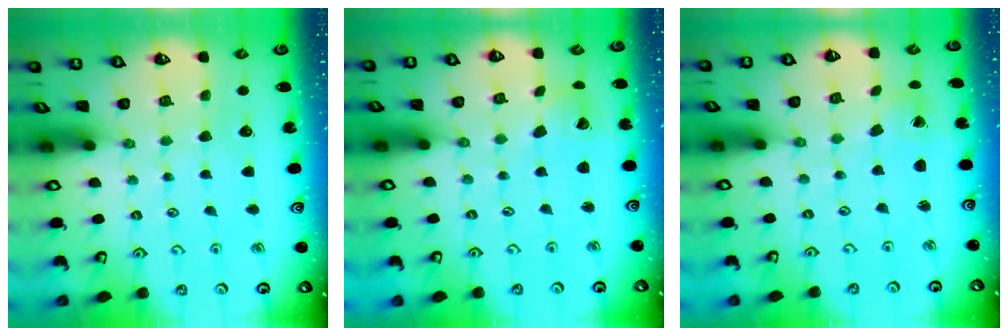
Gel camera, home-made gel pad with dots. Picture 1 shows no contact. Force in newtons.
{"total": 4.9, "press": 4.9, "slide": 0.4}
{"total": 1.3, "press": 1.3, "slide": 0.1}